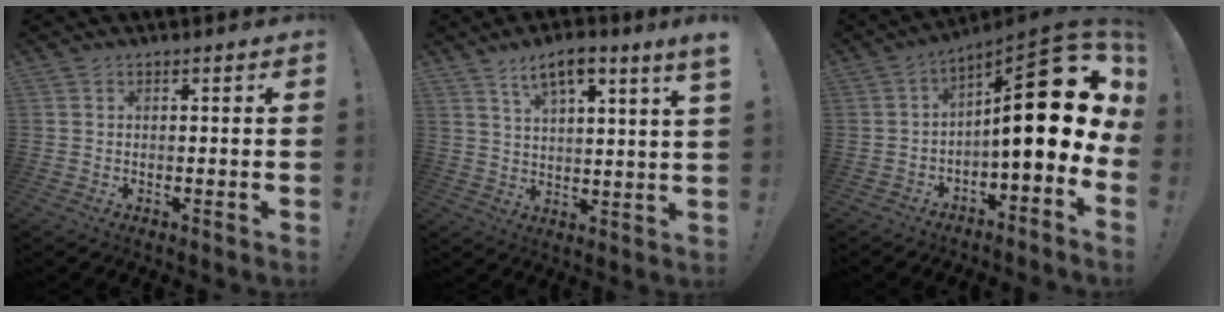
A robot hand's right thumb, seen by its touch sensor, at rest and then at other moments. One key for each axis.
{"total": 7.8, "fx": 5.4, "fy": 0.8, "fz": 5.5, "tx": -0.087, "ty": -0.027, "tz": 0.091}
{"total": 19.7, "fx": 3.8, "fy": 5.2, "fz": 18.7, "tx": -0.268, "ty": -0.030, "tz": 0.065}